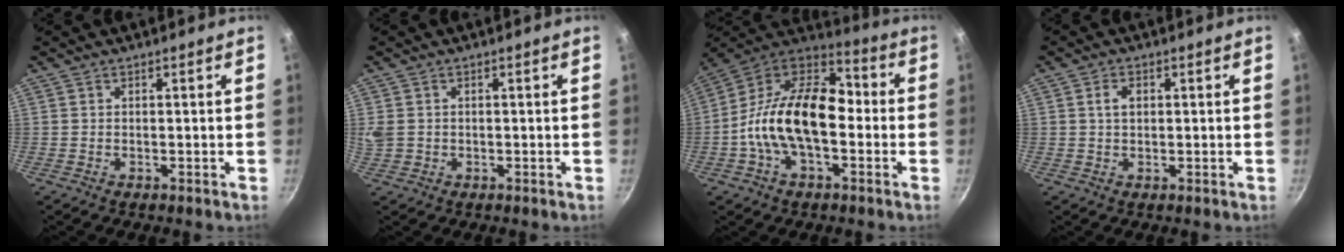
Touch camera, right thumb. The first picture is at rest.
{"total": 3.3, "force": [0.4, 2.8, 1.7], "torque": [-0.032, 0.000, 0.013]}
{"total": 20.9, "force": [-2.7, 12.3, 16.7], "torque": [-0.270, 0.052, -0.071]}
{"total": 2.8, "force": [0.6, 1.9, 2.0], "torque": [-0.026, 0.003, 0.010]}